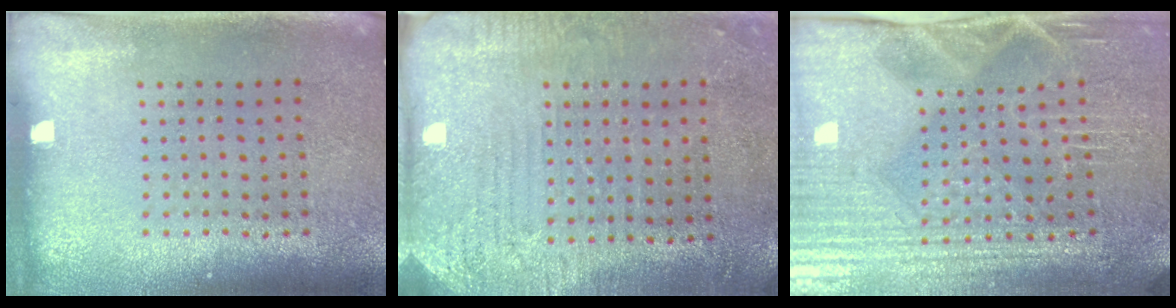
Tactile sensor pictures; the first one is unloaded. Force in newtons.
{"total": 2.8, "press": 2.4, "slide": 1.4}
{"total": 4.2, "press": 4.1, "slide": 0.9}